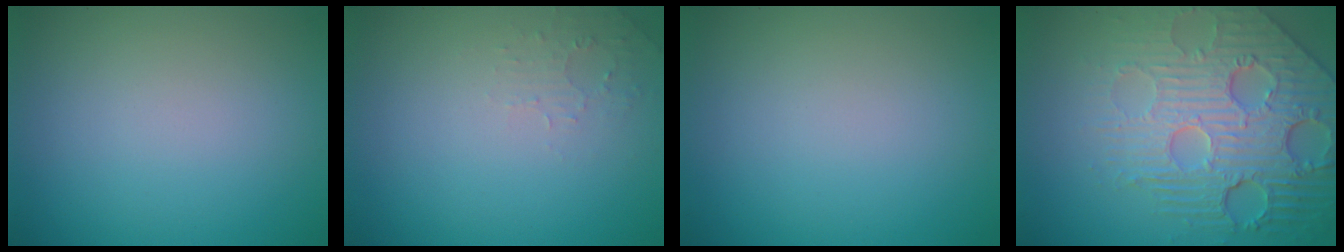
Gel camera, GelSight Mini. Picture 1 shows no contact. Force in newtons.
{"total": 1.3, "press": 1.2, "slide": 0.3}
{"total": 0.0}
{"total": 8.2, "press": 5.8, "slide": 5.9}